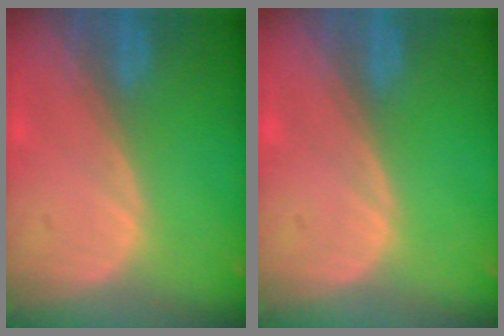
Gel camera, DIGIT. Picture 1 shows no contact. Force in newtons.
{"total": 0.0}